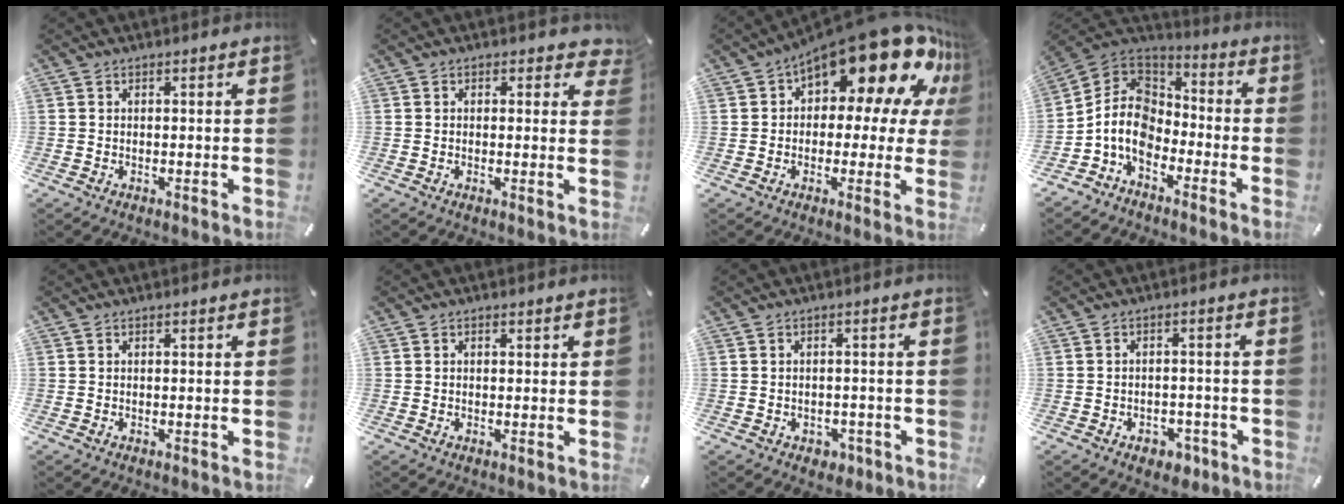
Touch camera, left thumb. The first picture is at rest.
{"total": 2.2, "force": [0.9, 1.5, 1.3], "torque": [-0.005, -0.002, 0.009]}
{"total": 22.0, "force": [11.6, 10.6, 15.4], "torque": [-0.217, -0.080, 0.197]}
{"total": 10.7, "force": [-5.3, 7.8, 5.1], "torque": [-0.128, 0.022, -0.106]}
{"total": 0.0}
{"total": 0.8, "force": [0.1, 0.7, 0.4], "torque": [-0.008, 0.006, 0.001]}
{"total": 3.1, "force": [-1.4, 2.5, 1.4], "torque": [-0.022, 0.006, -0.025]}
{"total": 4.5, "force": [-2.3, 3.3, 2.0], "torque": [-0.028, 0.014, -0.037]}